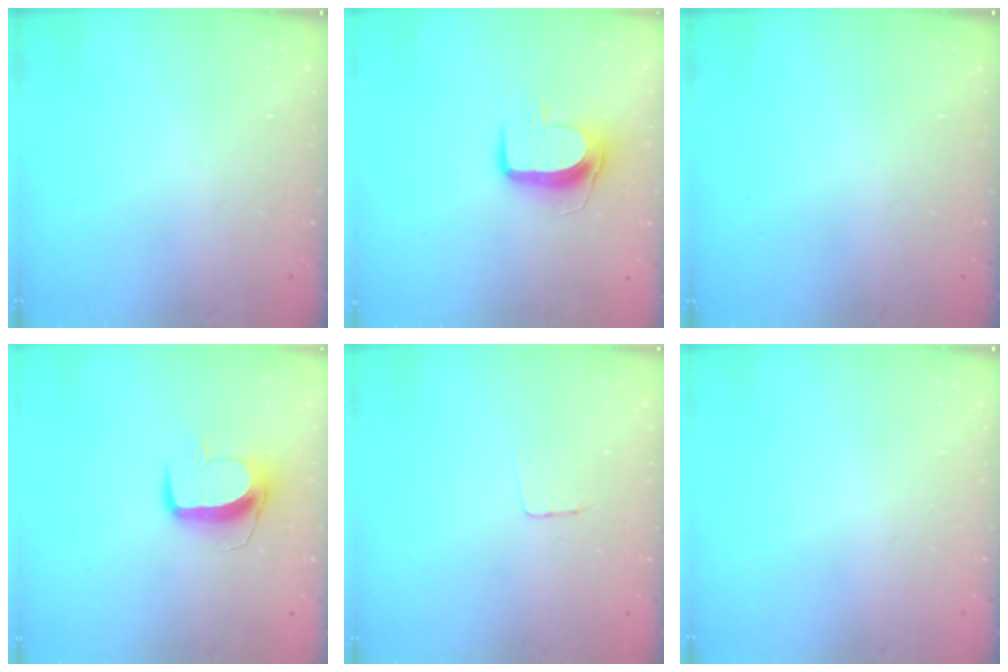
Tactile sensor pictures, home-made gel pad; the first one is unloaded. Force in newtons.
{"total": 9.5, "press": 9.5, "slide": 0.5}
{"total": 0.0}
{"total": 9.8, "press": 9.7, "slide": 1.0}
{"total": 3.2, "press": 3.2, "slide": 0.2}
{"total": 0.0}